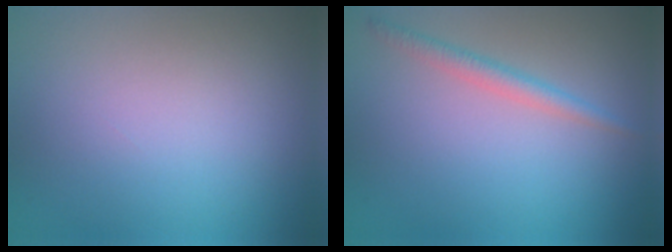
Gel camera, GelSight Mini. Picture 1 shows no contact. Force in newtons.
{"total": 1.8, "press": 1.8, "slide": 0.1}